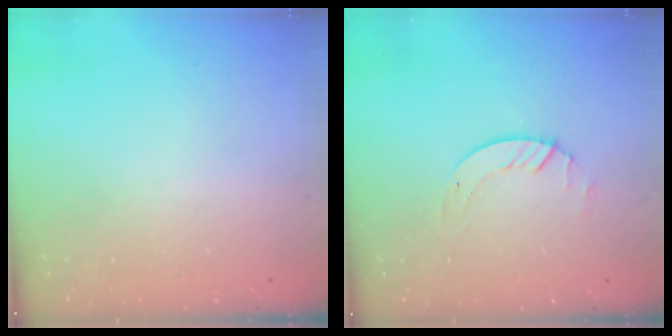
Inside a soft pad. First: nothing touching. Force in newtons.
{"total": 2.0, "press": 2.0, "slide": 0.2}